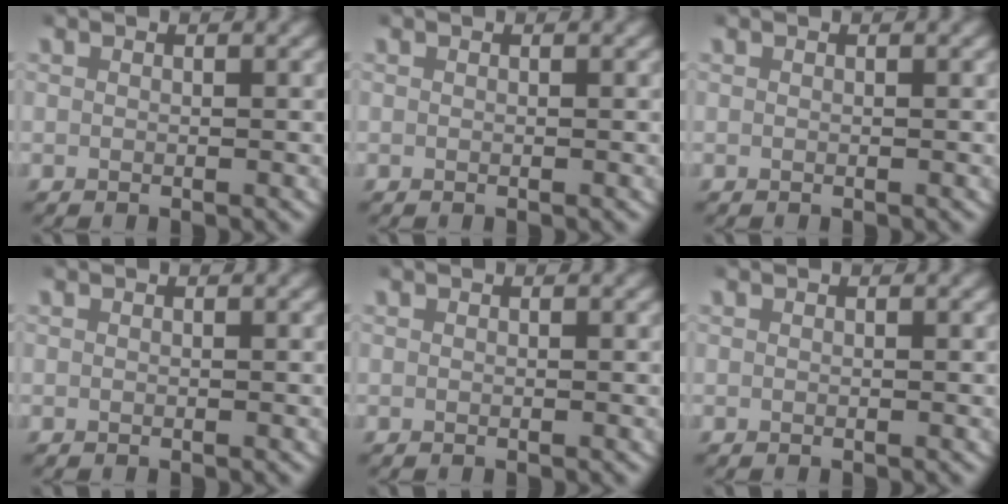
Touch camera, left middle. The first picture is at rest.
{"total": 0.0}
{"total": 0.0}
{"total": 0.0}
{"total": 0.0}
{"total": 0.0}